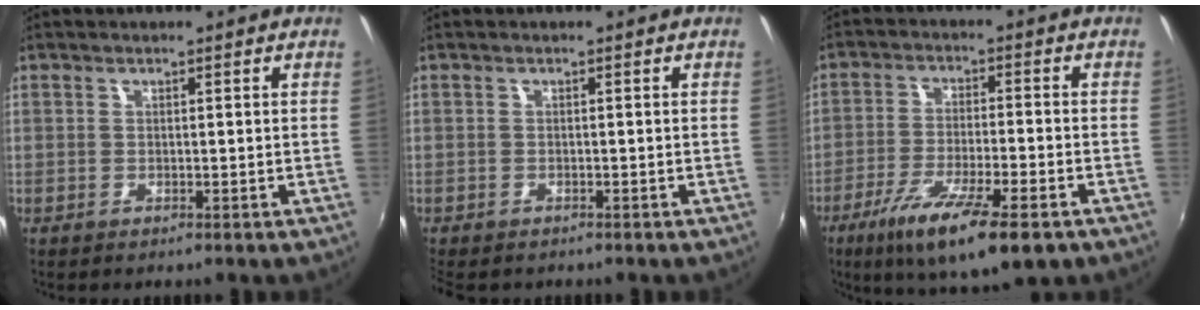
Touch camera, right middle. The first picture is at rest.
{"total": 2.2, "force": [-1.7, 1.0, 0.8], "torque": [-0.020, -0.009, -0.026]}
{"total": 15.0, "force": [-8.9, 2.9, 11.7], "torque": [-0.220, -0.043, -0.151]}